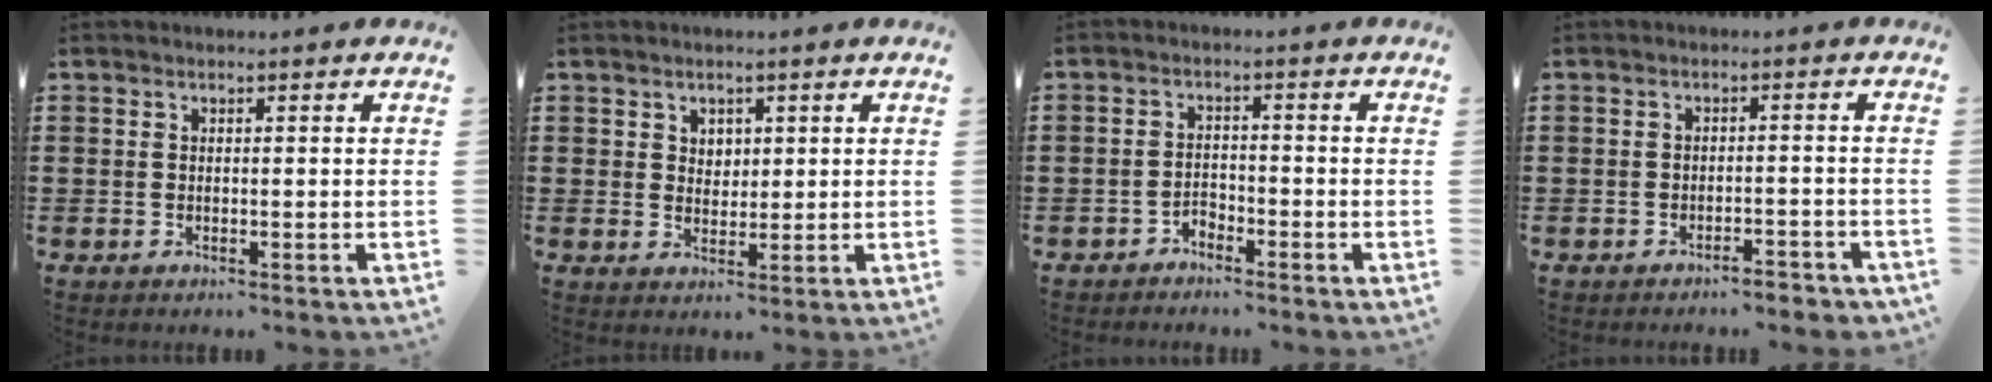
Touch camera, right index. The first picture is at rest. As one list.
[{"total": 2.1, "force": [1.2, 1.7, 0.5], "torque": [-0.016, 0.007, 0.022]}, {"total": 2.0, "force": [-1.9, 0.5, 0.0], "torque": [-0.009, 0.004, -0.042]}, {"total": 2.5, "force": [-2.4, 0.1, 0.5], "torque": [-0.013, 0.000, -0.049]}]